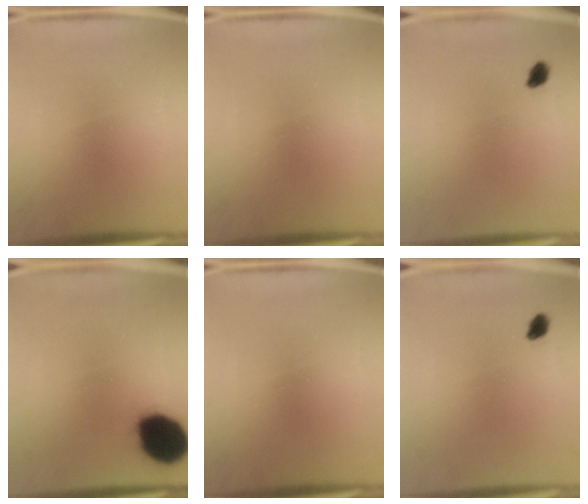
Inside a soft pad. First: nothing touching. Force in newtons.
{"total": 0.0}
{"total": 1.9}
{"total": 18.7}
{"total": 0.0}
{"total": 1.9}